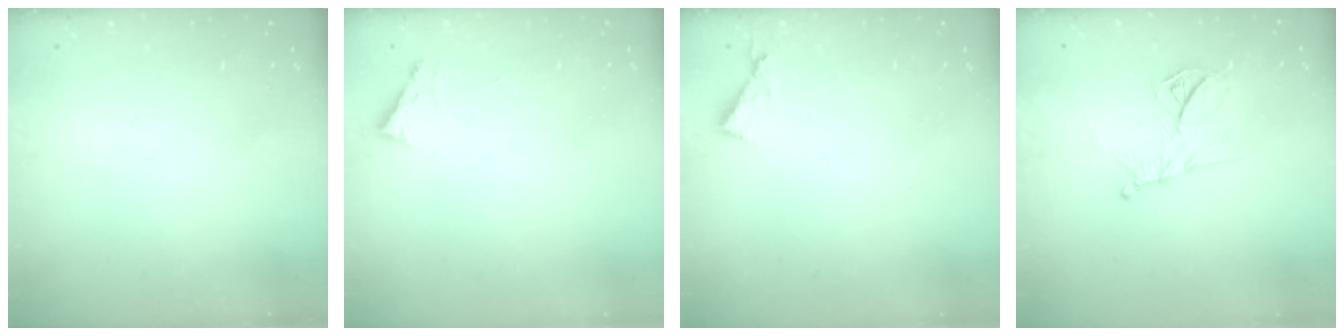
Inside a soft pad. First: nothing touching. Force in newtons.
{"total": 2.7, "press": 2.7, "slide": 0.3}
{"total": 4.2, "press": 4.2, "slide": 0.4}
{"total": 11.7, "press": 11.7, "slide": 0.4}